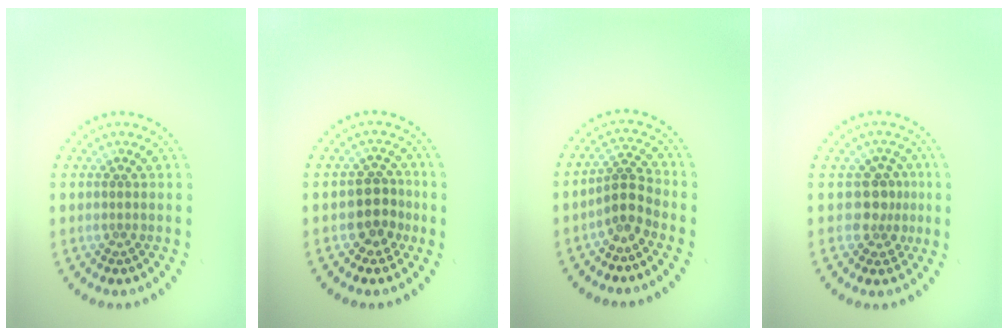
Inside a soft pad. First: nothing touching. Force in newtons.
{"total": 2.8, "press": 2.5, "slide": 1.3}
{"total": 2.6, "press": 2.1, "slide": 1.6}
{"total": 2.4, "press": 2.0, "slide": 1.4}